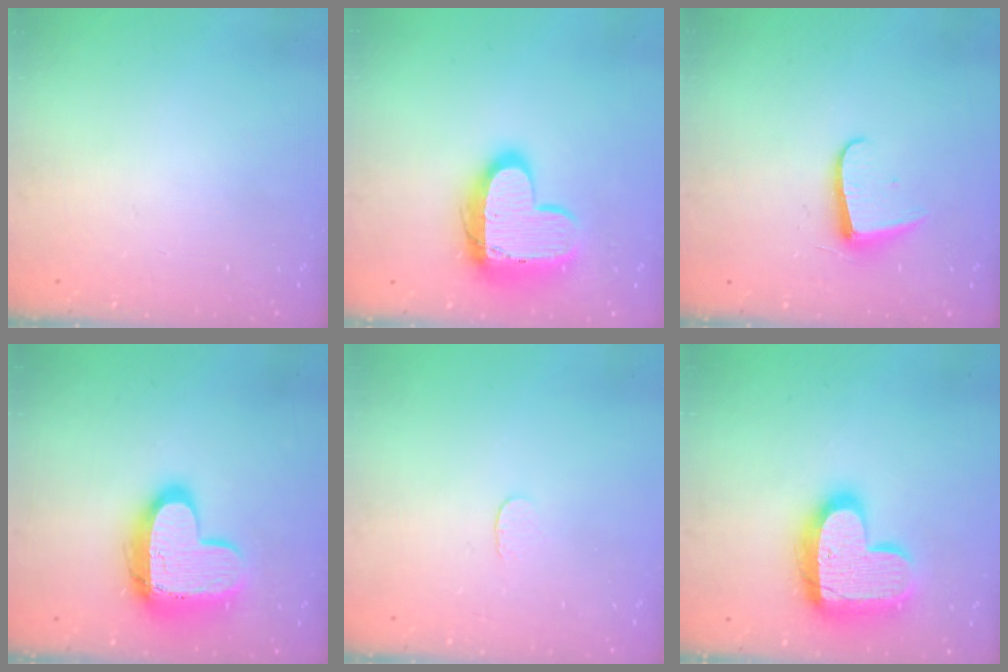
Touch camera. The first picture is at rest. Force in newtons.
{"total": 14.4, "press": 14.4, "slide": 1.1}
{"total": 6.8, "press": 6.8, "slide": 0.7}
{"total": 15.1, "press": 15.0, "slide": 1.2}
{"total": 2.6, "press": 2.6, "slide": 0.2}
{"total": 18.3, "press": 18.2, "slide": 1.2}